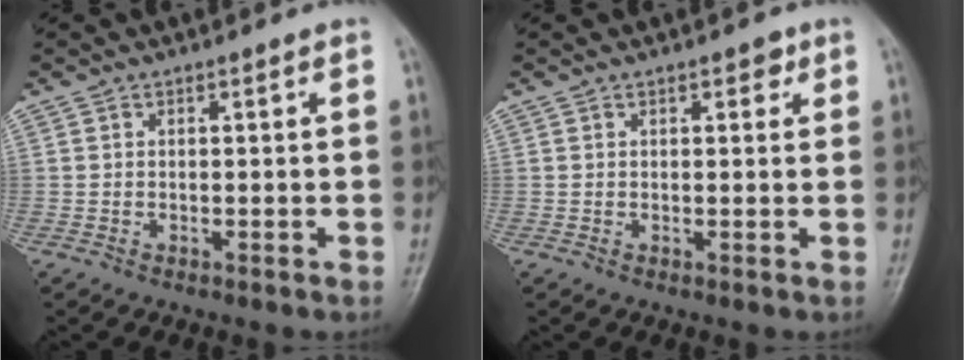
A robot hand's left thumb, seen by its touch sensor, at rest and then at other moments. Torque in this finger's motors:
{"motor_torque": [-0.15, -0.08, -0.05, 0.16, -0.04]}